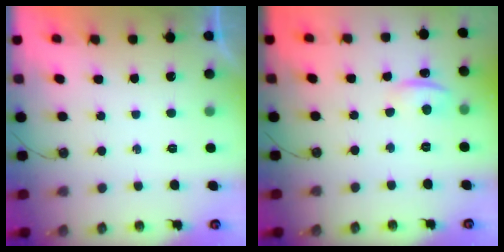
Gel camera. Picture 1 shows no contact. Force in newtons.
{"total": 8.7, "press": 1.6, "slide": 8.5}